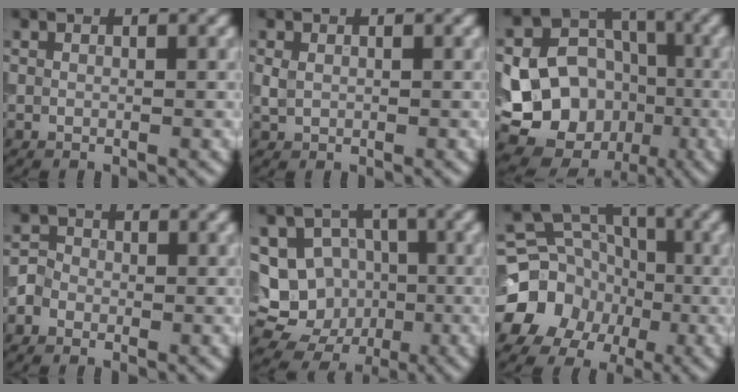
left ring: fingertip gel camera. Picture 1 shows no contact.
{"total": 1.1, "force": [0.2, 0.9, 0.6], "torque": [-0.015, 0.000, 0.005]}
{"total": 16.8, "force": [-4.1, 15.0, 6.4], "torque": [-0.134, -0.037, -0.064]}
{"total": 2.1, "force": [-0.7, 1.8, 0.7], "torque": [0.000, 0.011, -0.024]}
{"total": 10.9, "force": [-1.5, 9.9, 4.2], "torque": [-0.070, 0.012, -0.042]}
{"total": 13.8, "force": [-3.8, 12.4, 4.7], "torque": [-0.107, -0.015, -0.078]}